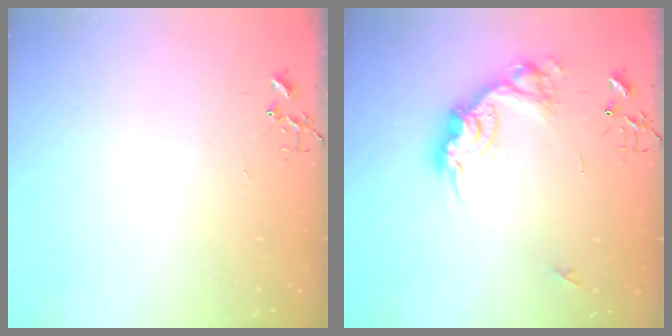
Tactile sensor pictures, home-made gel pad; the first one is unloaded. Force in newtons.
{"total": 17.6, "press": 17.6, "slide": 1.0}